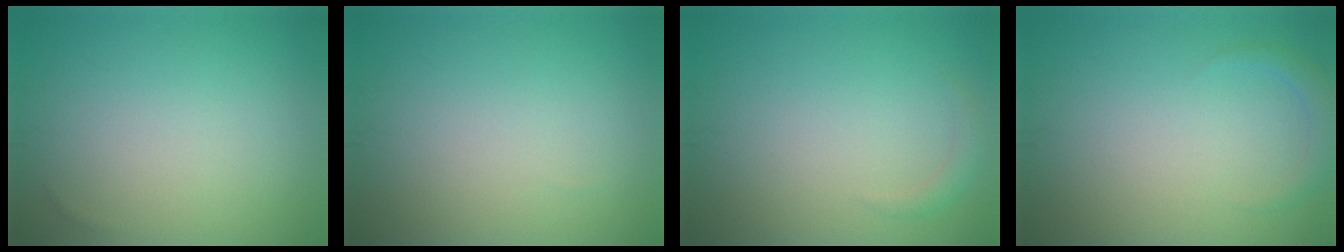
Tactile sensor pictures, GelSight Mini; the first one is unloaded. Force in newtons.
{"total": 0.0}
{"total": 1.2, "press": 1.2, "slide": 0.2}
{"total": 1.5, "press": 1.5, "slide": 0.2}